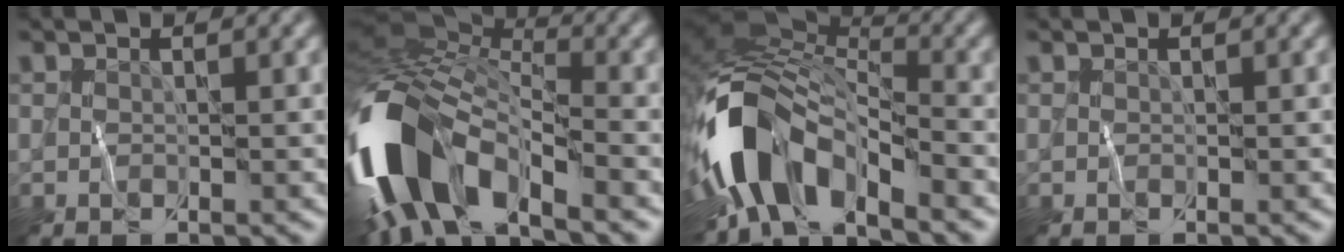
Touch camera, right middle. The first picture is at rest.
{"total": 12.4, "force": [-5.5, 5.9, 9.4], "torque": [-0.186, -0.006, -0.109]}
{"total": 10.0, "force": [-4.6, 5.4, 7.1], "torque": [-0.128, 0.005, -0.095]}
{"total": 0.0}